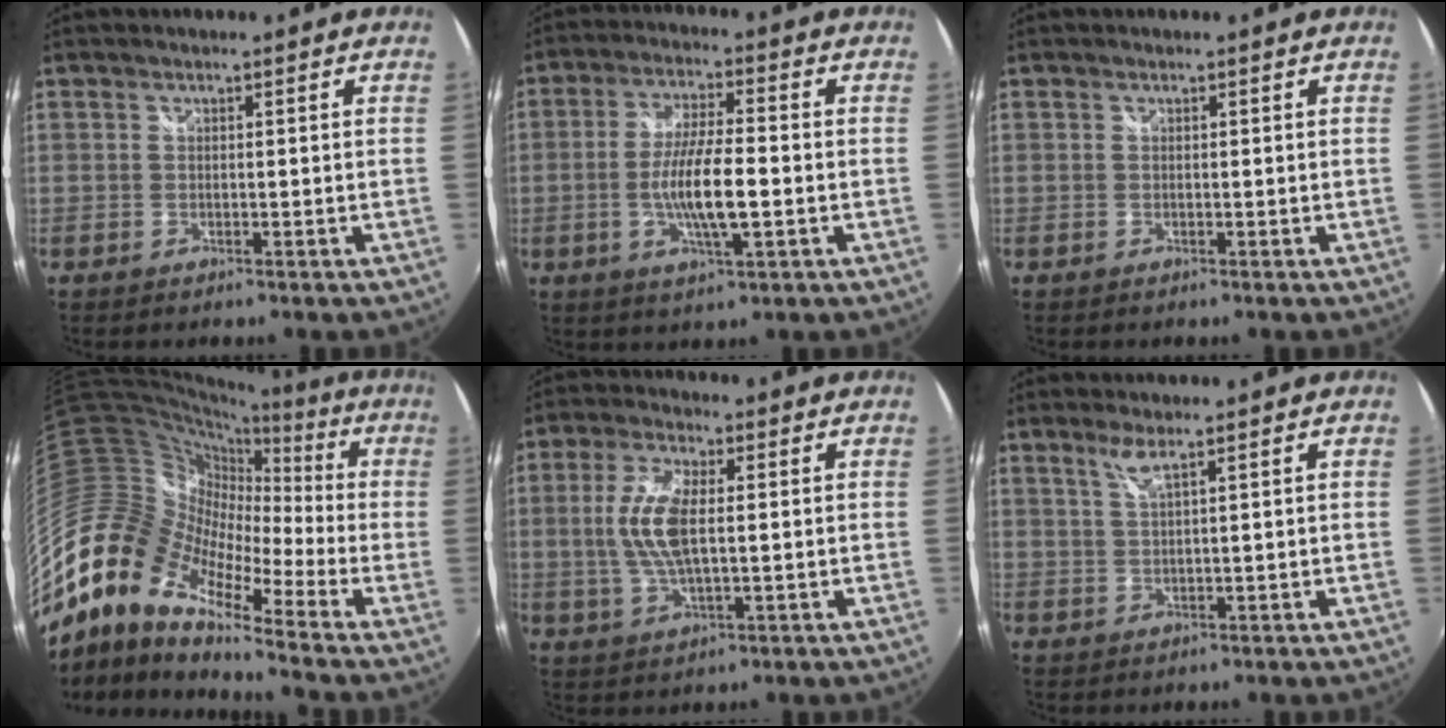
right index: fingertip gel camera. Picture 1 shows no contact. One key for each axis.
{"total": 10.0, "fx": -2.1, "fy": 2.0, "fz": 9.5, "tx": -0.183, "ty": -0.006, "tz": -0.039}
{"total": 0.0}
{"total": 17.0, "fx": -9.8, "fy": 8.0, "fz": 11.5, "tx": -0.189, "ty": -0.010, "tz": -0.209}
{"total": 9.3, "fx": 0.6, "fy": 3.5, "fz": 8.5, "tx": -0.176, "ty": 0.003, "tz": 0.014}
{"total": 2.3, "fx": 1.4, "fy": -0.3, "fz": 1.8, "tx": -0.038, "ty": -0.002, "tz": 0.029}